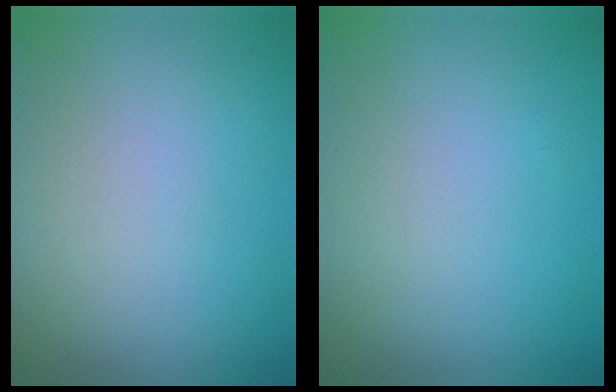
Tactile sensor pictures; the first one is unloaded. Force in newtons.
{"total": 0.0}